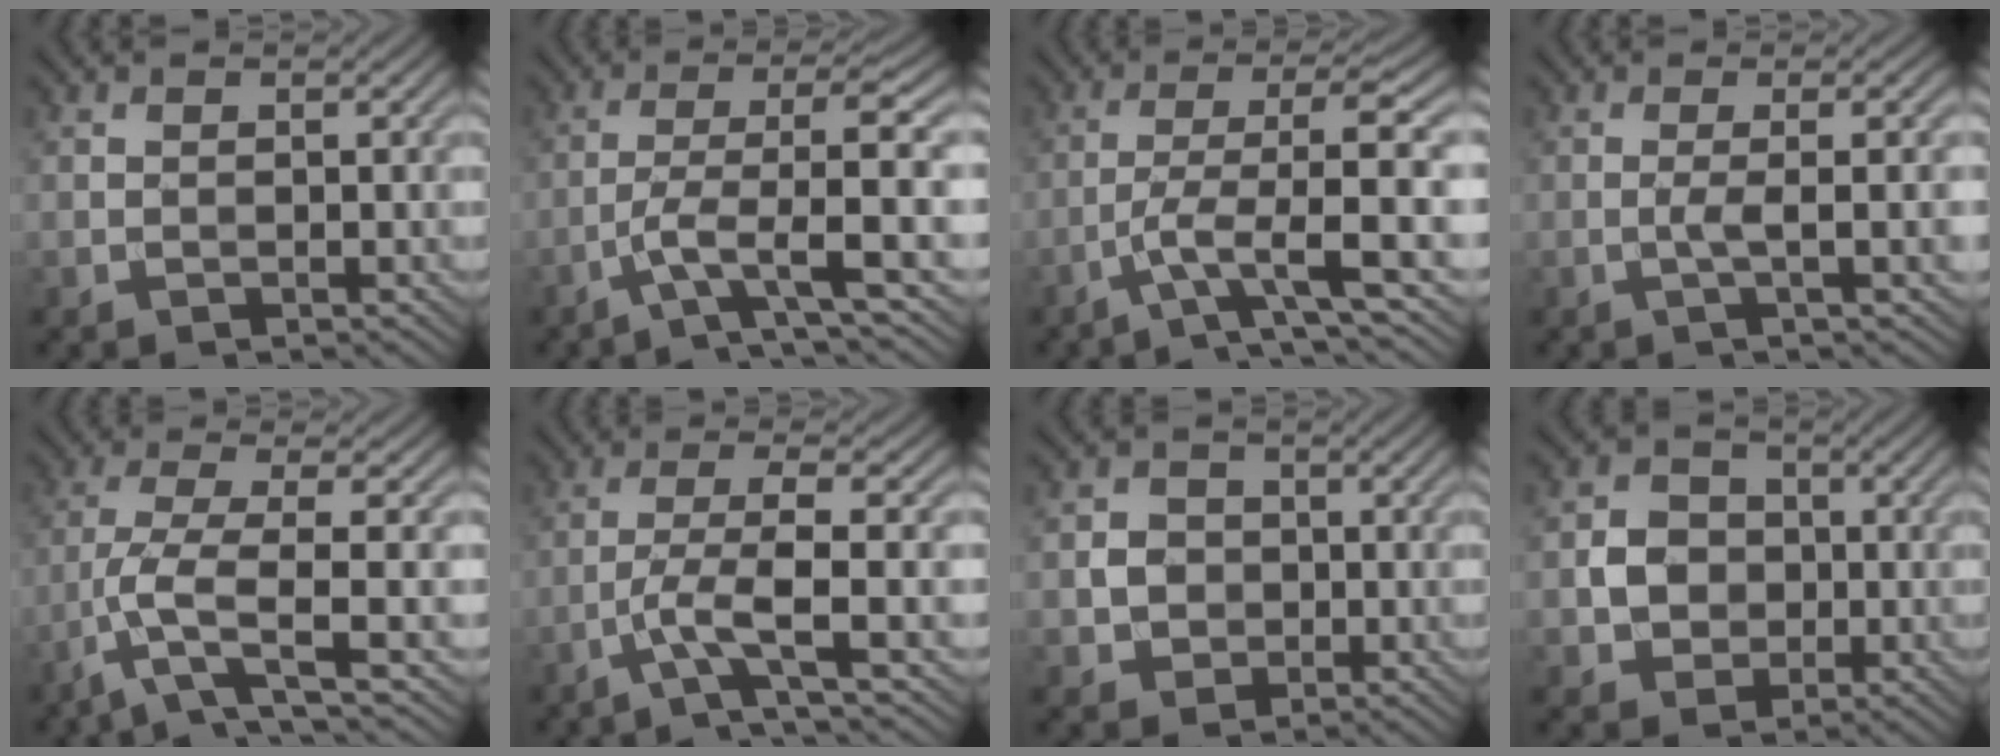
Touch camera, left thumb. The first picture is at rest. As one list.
[{"total": 6.5, "force": [-2.0, 1.0, 6.1], "torque": [-0.109, 0.012, -0.048]}, {"total": 7.4, "force": [-2.4, 1.2, 6.9], "torque": [-0.121, 0.013, -0.049]}, {"total": 5.2, "force": [-0.4, 0.9, 5.1], "torque": [-0.081, 0.008, -0.013]}, {"total": 5.9, "force": [-2.3, 1.0, 5.4], "torque": [-0.106, 0.004, -0.060]}, {"total": 4.9, "force": [-1.9, 0.4, 4.5], "torque": [-0.082, 0.010, -0.057]}, {"total": 3.6, "force": [-0.5, 3.4, 1.3], "torque": [-0.024, -0.006, -0.022]}, {"total": 4.9, "force": [-0.6, 4.4, 2.0], "torque": [-0.038, 0.002, -0.022]}]